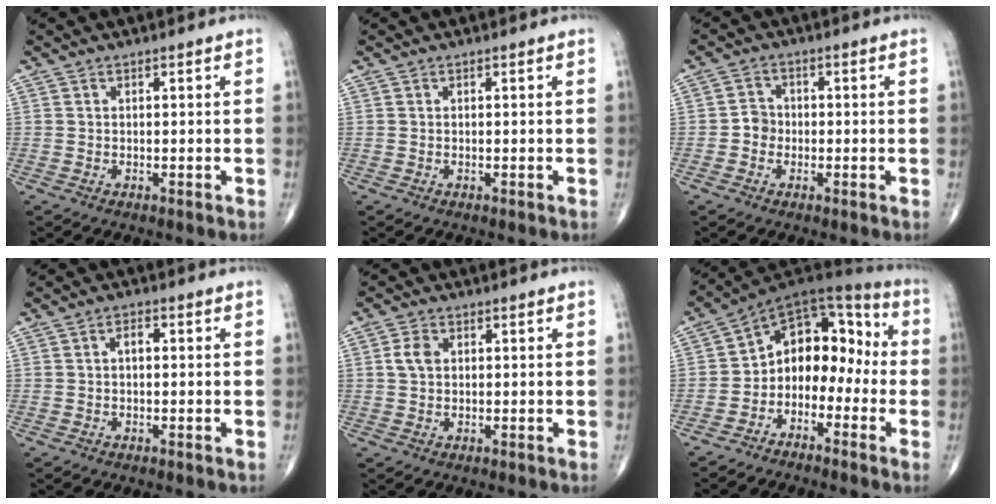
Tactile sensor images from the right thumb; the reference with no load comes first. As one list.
[{"total": 0.0}, {"total": 3.1, "force": [-0.8, 2.8, 1.1], "torque": [-0.002, 0.009, -0.023]}, {"total": 2.1, "force": [0.2, 1.2, 1.8], "torque": [-0.027, 0.007, 0.002]}, {"total": 3.2, "force": [0.6, 2.3, 2.2], "torque": [-0.043, 0.004, 0.010]}, {"total": 12.9, "force": [-2.9, 9.3, 8.4], "torque": [-0.077, 0.079, -0.064]}]